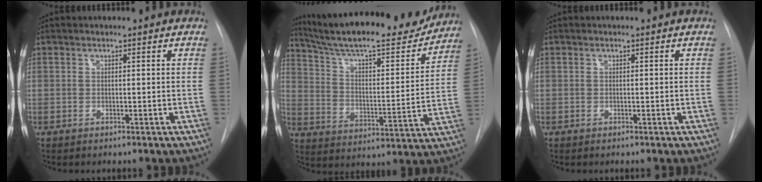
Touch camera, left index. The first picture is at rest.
{"total": 22.6, "force": [20.0, 3.2, 9.9], "torque": [-0.166, -0.026, 0.296]}
{"total": 0.0}